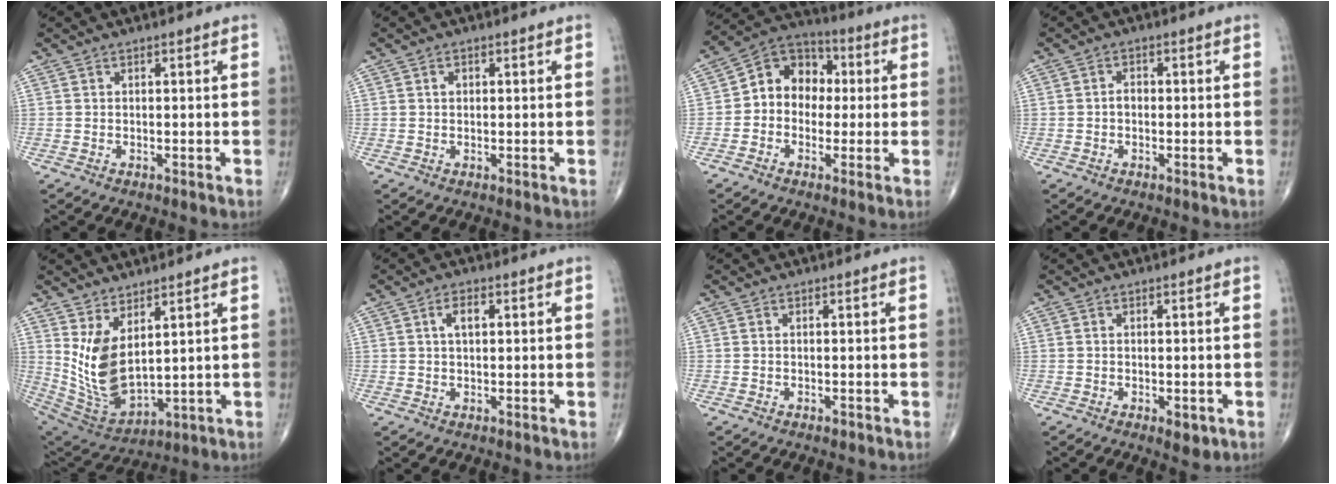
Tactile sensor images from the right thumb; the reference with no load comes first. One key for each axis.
{"total": 1.3, "fx": 0.3, "fy": 1.0, "fz": 0.8, "tx": -0.010, "ty": 0.003, "tz": 0.005}
{"total": 10.7, "fx": 0.3, "fy": 8.7, "fz": 6.1, "tx": -0.058, "ty": 0.034, "tz": -0.010}
{"total": 1.5, "fx": -0.4, "fy": 1.1, "fz": 1.0, "tx": -0.007, "ty": 0.005, "tz": -0.010}
{"total": 12.7, "fx": 4.0, "fy": 6.2, "fz": 10.3, "tx": -0.192, "ty": -0.038, "tz": 0.103}
{"total": 3.3, "fx": 0.9, "fy": 1.7, "fz": 2.7, "tx": -0.047, "ty": 0.004, "tz": 0.016}
{"total": 0.6, "fx": -0.4, "fy": 0.3, "fz": 0.4, "tx": -0.004, "ty": -0.001, "tz": -0.007}
{"total": 2.8, "fx": -1.0, "fy": 1.3, "fz": 2.2, "tx": -0.024, "ty": -0.003, "tz": -0.010}